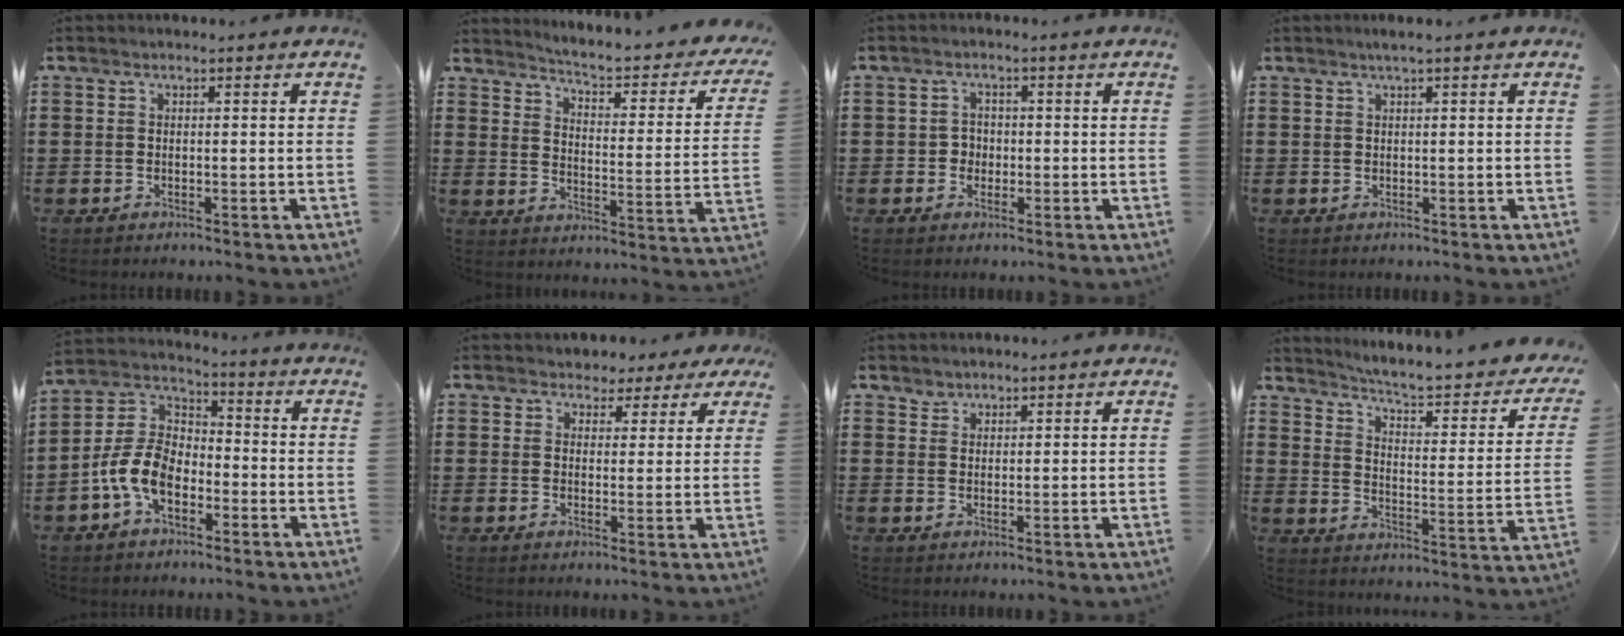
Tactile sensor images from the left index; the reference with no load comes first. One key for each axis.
{"total": 3.4, "fx": 3.1, "fy": -0.3, "fz": 1.4, "tx": -0.048, "ty": -0.034, "tz": 0.040}
{"total": 2.1, "fx": -0.3, "fy": 2.0, "fz": 0.7, "tx": -0.021, "ty": 0.004, "tz": -0.009}
{"total": 1.0, "fx": 0.6, "fy": -0.1, "fz": 0.9, "tx": -0.014, "ty": 0.001, "tz": 0.010}
{"total": 8.5, "fx": -3.9, "fy": 5.0, "fz": 5.7, "tx": -0.158, "ty": -0.002, "tz": -0.087}
{"total": 3.1, "fx": 2.4, "fy": 1.9, "fz": 0.4, "tx": -0.014, "ty": 0.001, "tz": 0.042}
{"total": 1.7, "fx": 1.5, "fy": 0.7, "fz": -0.3, "tx": 0.001, "ty": 0.002, "tz": 0.032}
{"total": 4.8, "fx": 4.1, "fy": -0.1, "fz": 2.5, "tx": -0.071, "ty": -0.036, "tz": 0.060}